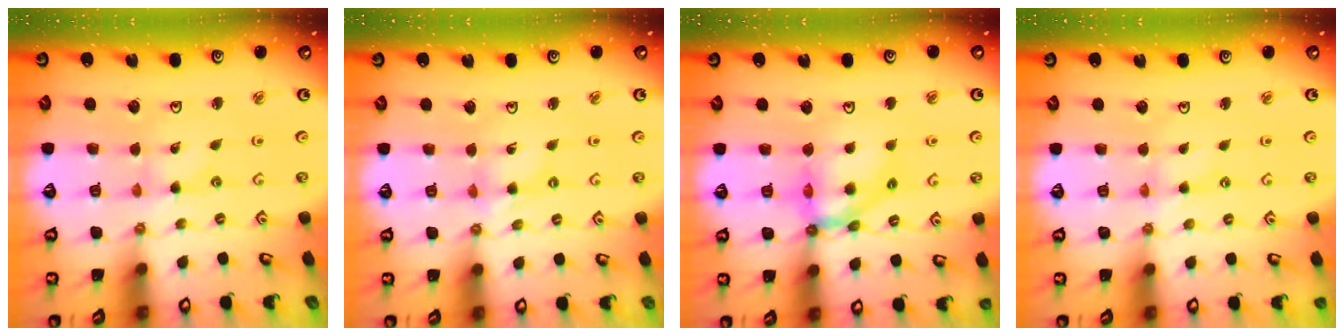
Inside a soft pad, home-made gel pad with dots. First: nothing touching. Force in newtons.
{"total": 2.3, "press": 2.3, "slide": 0.2}
{"total": 11.4, "press": 11.3, "slide": 1.6}
{"total": 0.0}